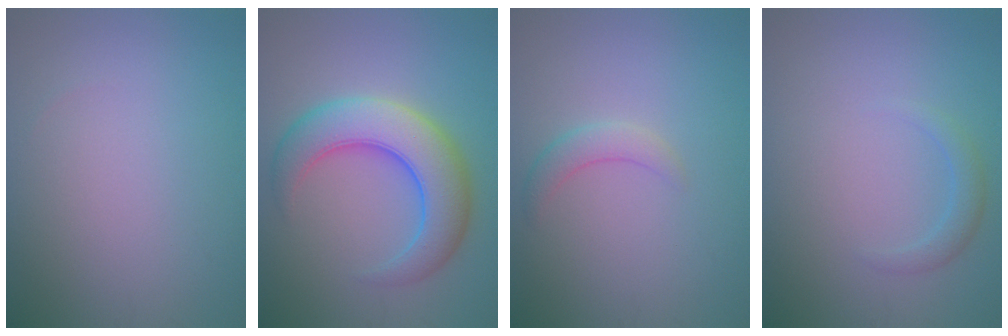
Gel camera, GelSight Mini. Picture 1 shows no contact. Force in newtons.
{"total": 7.9, "press": 7.8, "slide": 0.3}
{"total": 1.8, "press": 1.8, "slide": 0.2}
{"total": 1.5, "press": 1.5, "slide": 0.1}